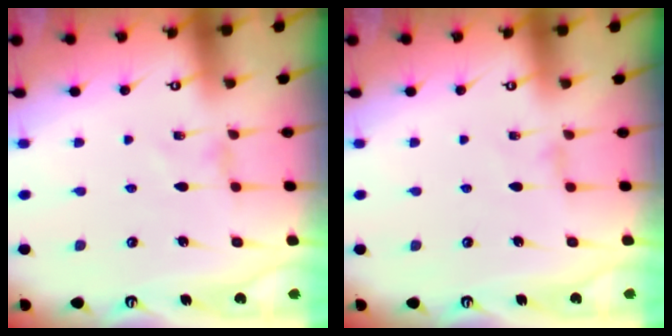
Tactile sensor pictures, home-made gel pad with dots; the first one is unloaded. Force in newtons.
{"total": 0.5, "press": 0.5, "slide": 0.1}